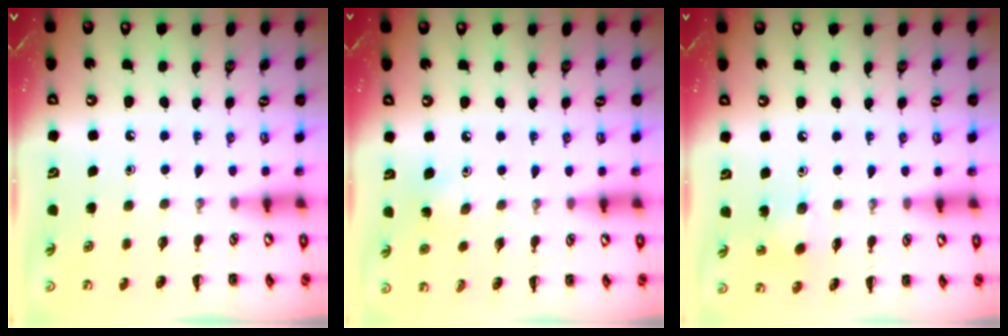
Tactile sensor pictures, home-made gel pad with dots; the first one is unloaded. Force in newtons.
{"total": 3.0, "press": 2.9, "slide": 1.0}
{"total": 4.3, "press": 4.1, "slide": 1.3}